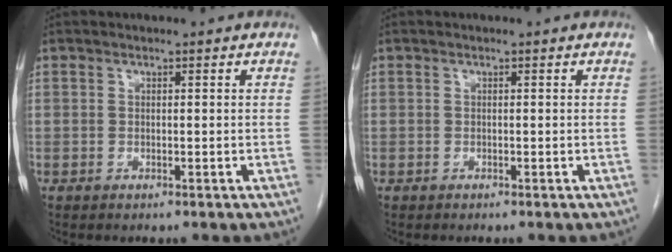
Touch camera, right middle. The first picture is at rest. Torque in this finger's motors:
{"motor_torque": [-0.08, 0.20, 0.00, 0.01]}